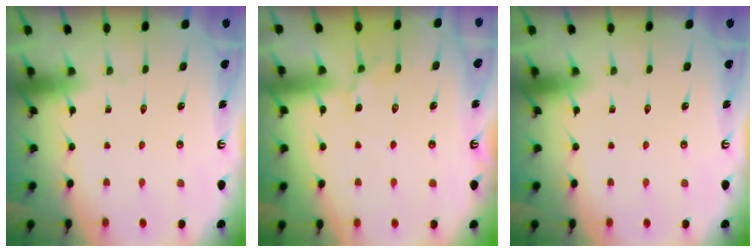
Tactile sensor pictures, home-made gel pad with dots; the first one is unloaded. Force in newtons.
{"total": 4.3, "press": 4.2, "slide": 0.8}
{"total": 0.0}